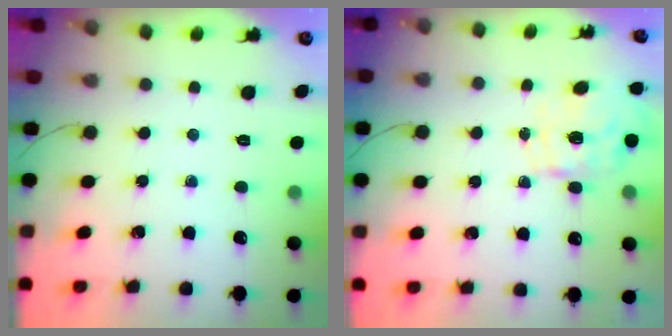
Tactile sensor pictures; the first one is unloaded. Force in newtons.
{"total": 1.6, "press": 1.4, "slide": 0.8}